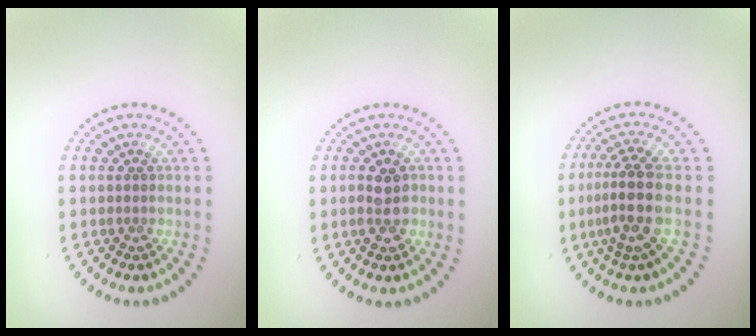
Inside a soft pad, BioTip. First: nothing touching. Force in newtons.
{"total": 2.4, "press": 2.4, "slide": 0.2}
{"total": 3.8, "press": 3.0, "slide": 2.2}